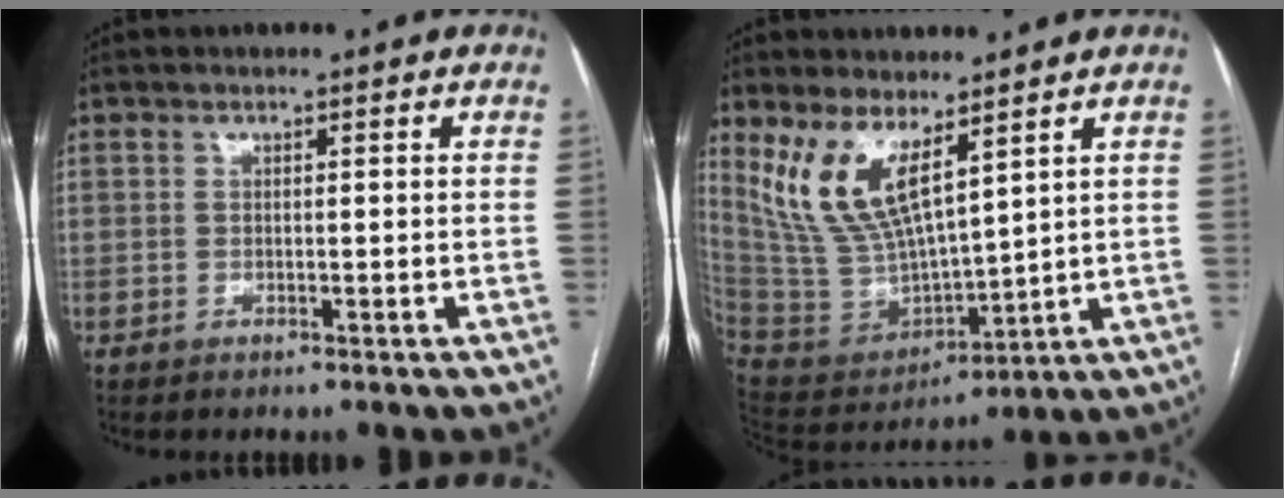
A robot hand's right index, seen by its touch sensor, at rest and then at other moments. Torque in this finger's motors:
{"motor_torque": [0.38, 0.24, 0.36, 0.21]}